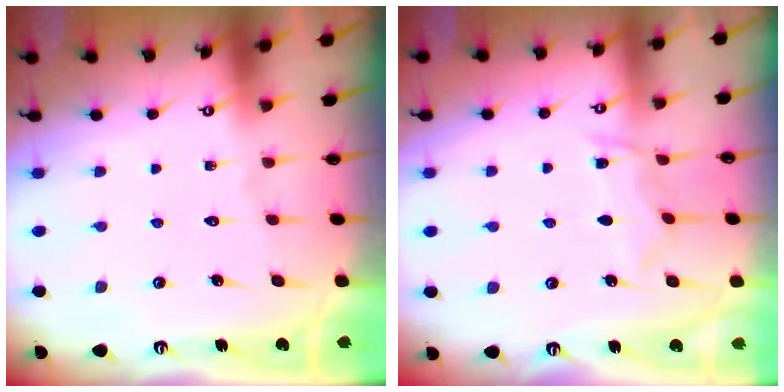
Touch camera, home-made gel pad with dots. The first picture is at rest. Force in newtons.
{"total": 6.8, "press": 6.8, "slide": 0.9}